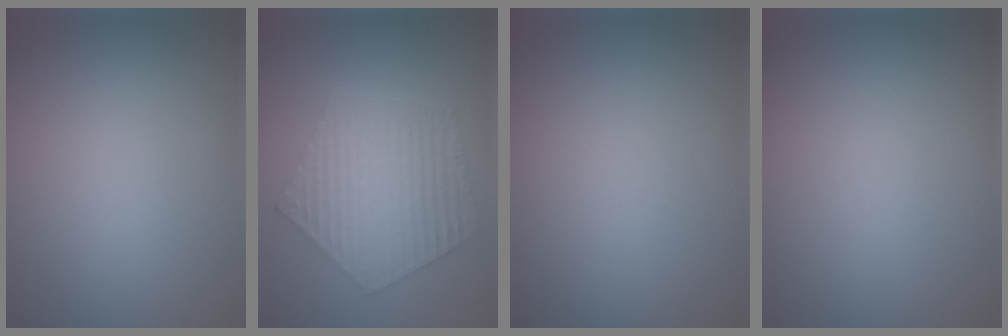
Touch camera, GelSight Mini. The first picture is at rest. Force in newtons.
{"total": 6.9, "press": 4.9, "slide": 4.8}
{"total": 0.0}
{"total": 0.0}